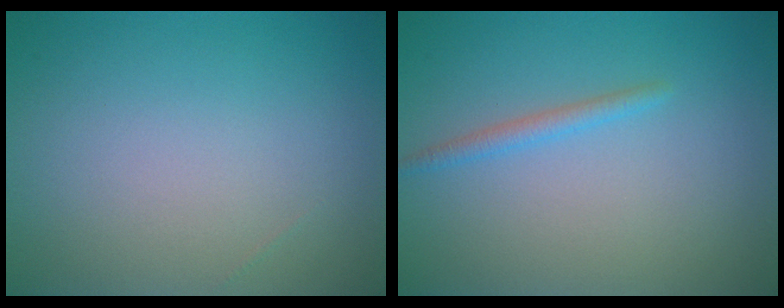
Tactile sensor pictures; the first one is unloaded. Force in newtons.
{"total": 1.3, "press": 1.3, "slide": 0.0}